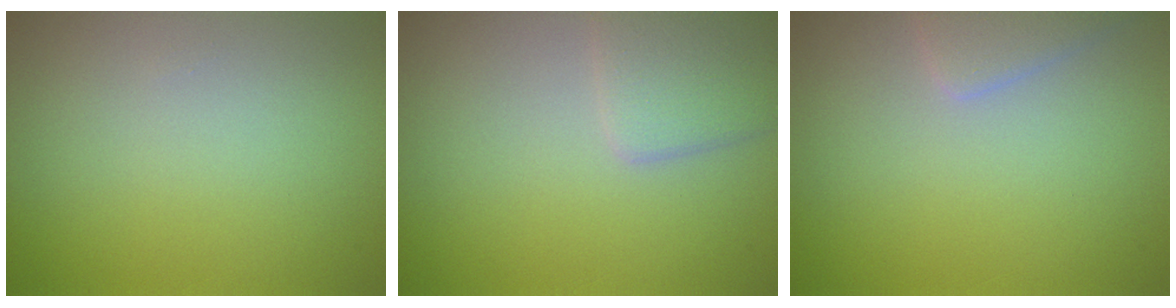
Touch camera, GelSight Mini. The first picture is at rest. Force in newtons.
{"total": 2.9, "press": 2.9, "slide": 0.2}
{"total": 2.0, "press": 2.0, "slide": 0.2}